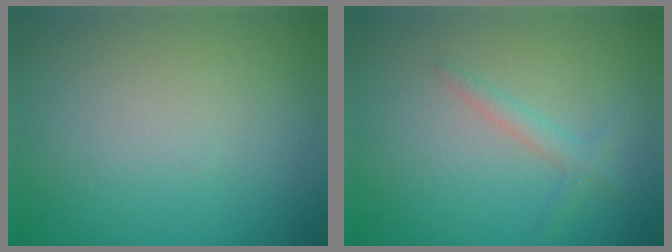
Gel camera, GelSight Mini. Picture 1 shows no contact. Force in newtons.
{"total": 1.5, "press": 1.5, "slide": 0.1}